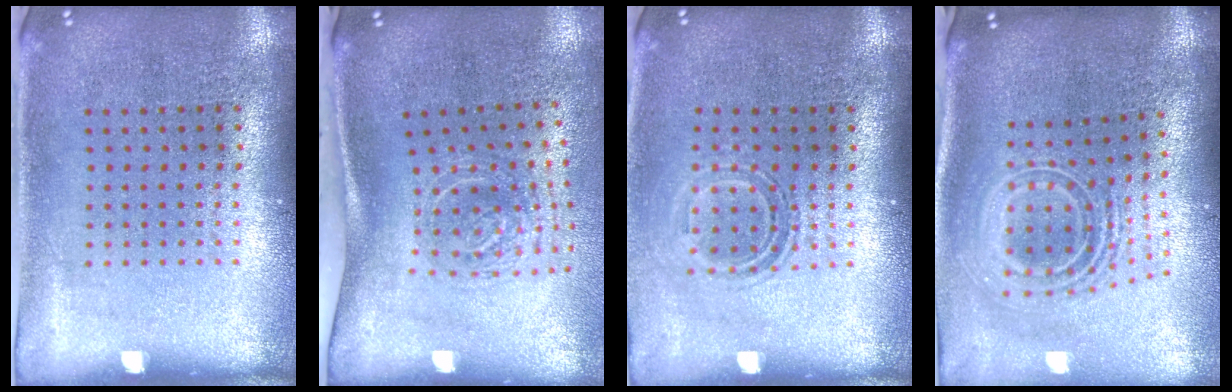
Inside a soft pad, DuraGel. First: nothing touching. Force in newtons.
{"total": 1.9, "press": 1.4, "slide": 1.4}
{"total": 1.5, "press": 1.2, "slide": 1.0}
{"total": 2.6, "press": 1.8, "slide": 1.9}